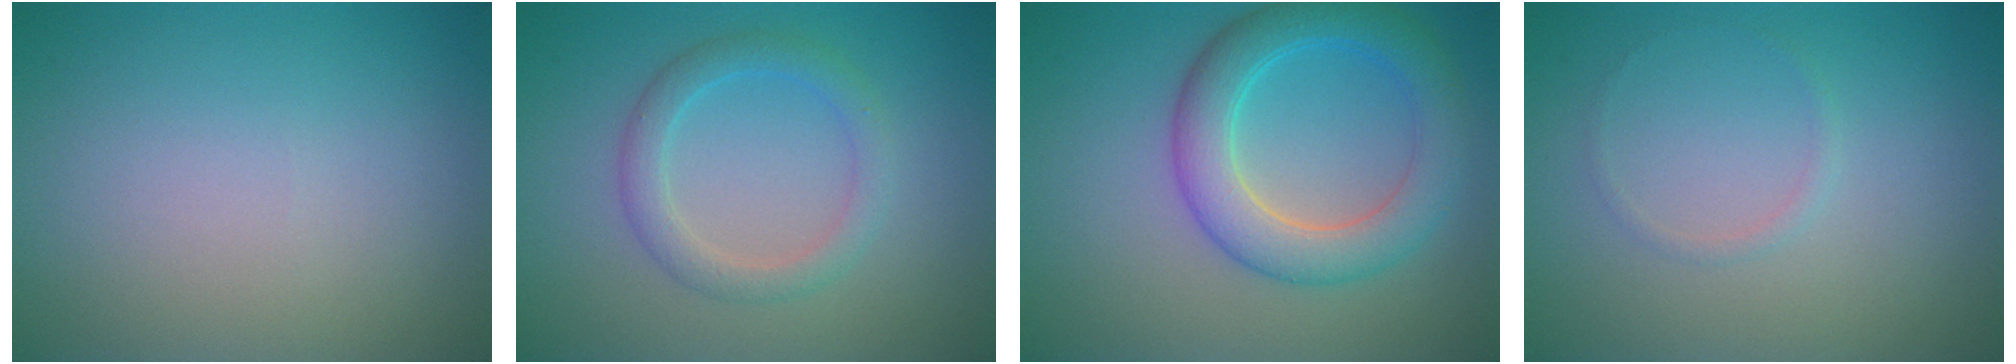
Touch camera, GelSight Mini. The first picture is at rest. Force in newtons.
{"total": 2.7, "press": 2.6, "slide": 0.1}
{"total": 5.6, "press": 5.6, "slide": 0.1}
{"total": 0.7, "press": 0.7, "slide": 0.1}